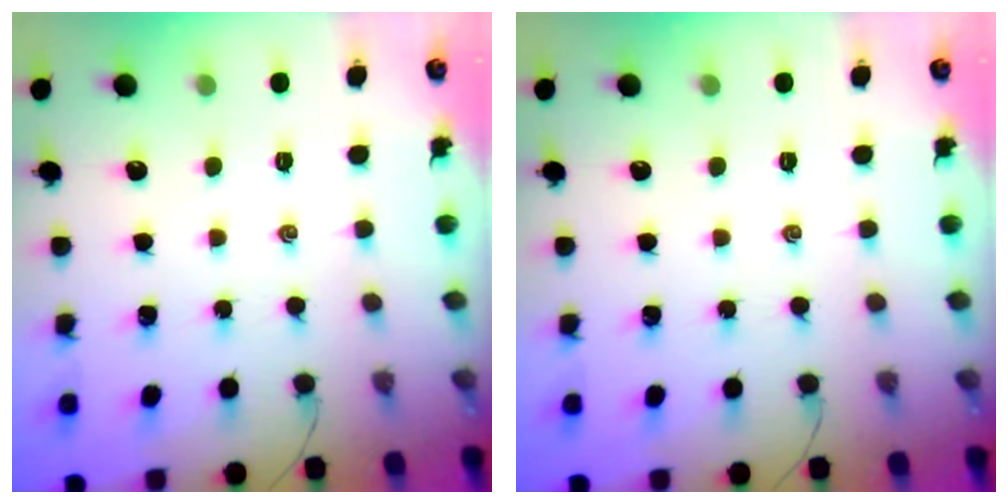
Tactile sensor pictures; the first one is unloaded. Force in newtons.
{"total": 0.0}